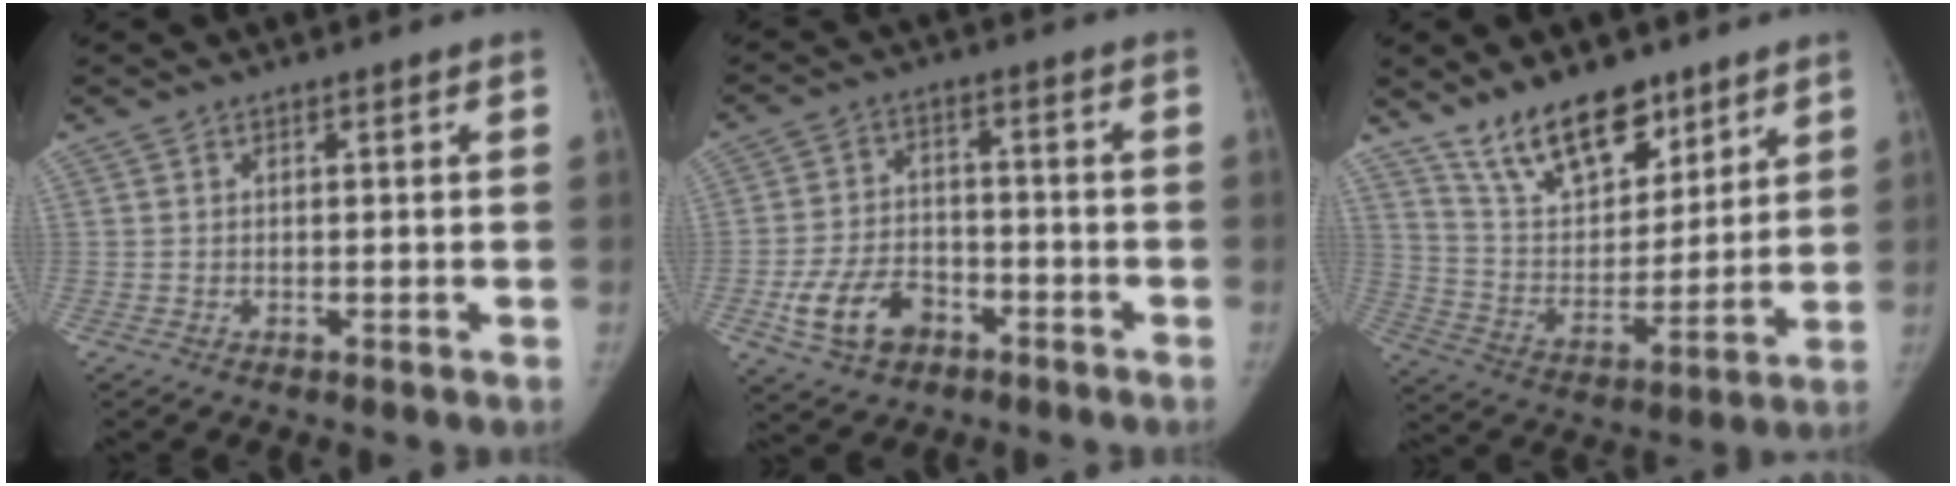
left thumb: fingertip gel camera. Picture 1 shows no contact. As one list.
[{"total": 10.1, "force": [-4.6, 6.9, 5.7], "torque": [-0.093, 0.025, -0.076]}, {"total": 16.4, "force": [11.8, 7.9, 8.1], "torque": [-0.085, -0.069, 0.217]}]